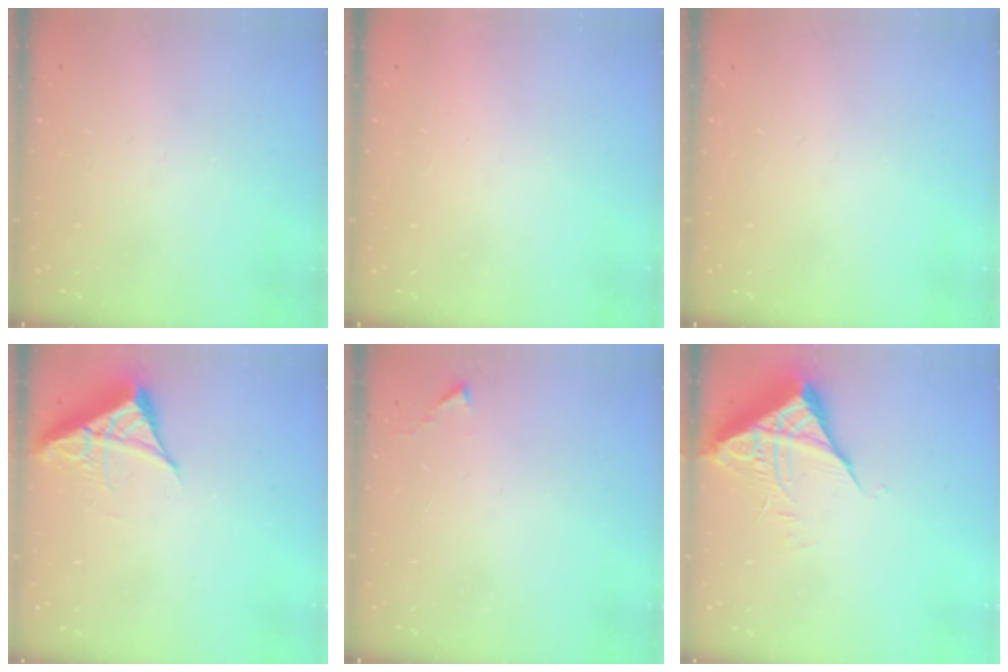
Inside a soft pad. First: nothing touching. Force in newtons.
{"total": 1.5, "press": 1.5, "slide": 0.1}
{"total": 0.0}
{"total": 6.9, "press": 6.8, "slide": 0.6}
{"total": 2.7, "press": 2.7, "slide": 0.5}
{"total": 7.0, "press": 7.0, "slide": 0.6}